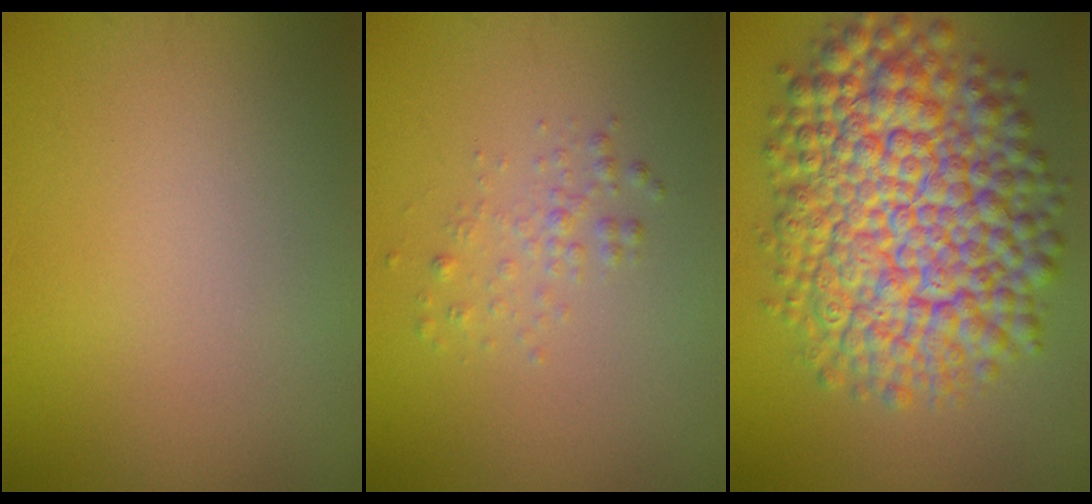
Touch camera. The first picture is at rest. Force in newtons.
{"total": 1.3, "press": 1.3, "slide": 0.1}
{"total": 13.6, "press": 13.6, "slide": 0.4}